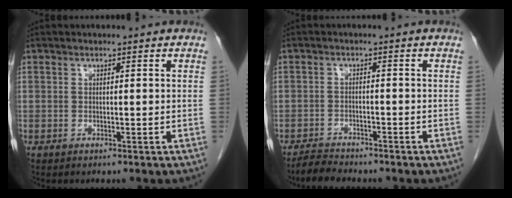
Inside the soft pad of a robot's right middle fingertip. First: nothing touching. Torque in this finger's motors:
{"motor_torque": [0.42, -0.33, 0.15, 0.04]}